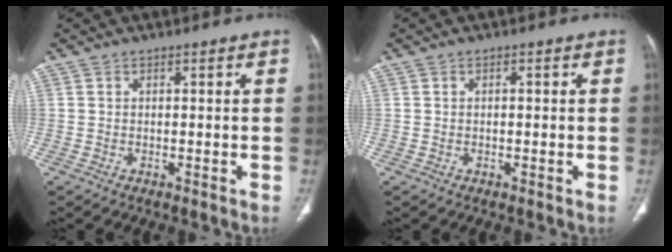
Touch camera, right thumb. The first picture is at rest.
{"total": 0.6, "force": [0.0, 0.3, 0.6], "torque": [-0.010, 0.002, 0.001]}